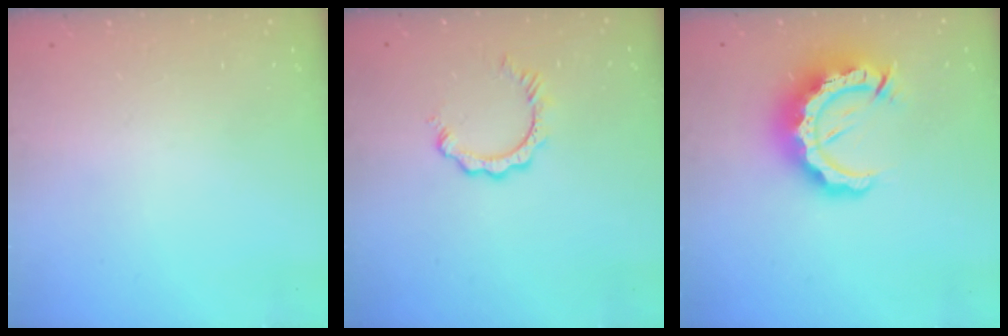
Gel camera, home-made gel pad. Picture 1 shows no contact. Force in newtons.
{"total": 2.9, "press": 2.9, "slide": 0.4}
{"total": 14.2, "press": 14.1, "slide": 1.5}